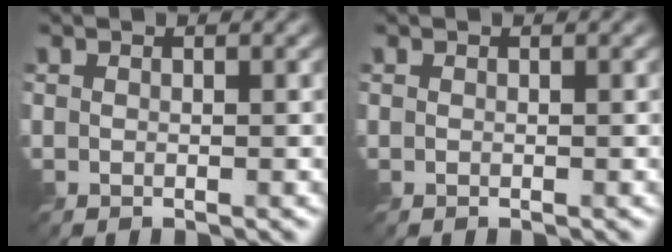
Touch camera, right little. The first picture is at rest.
{"total": 0.0}